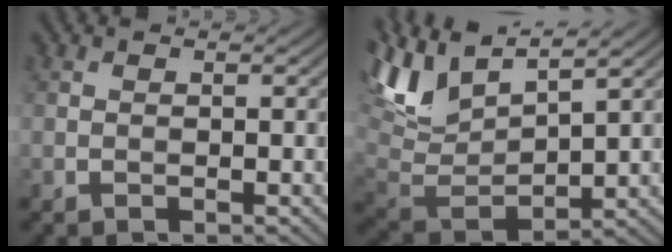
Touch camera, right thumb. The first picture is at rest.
{"total": 12.1, "force": [7.6, 4.1, 8.5], "torque": [-0.225, 0.020, 0.155]}